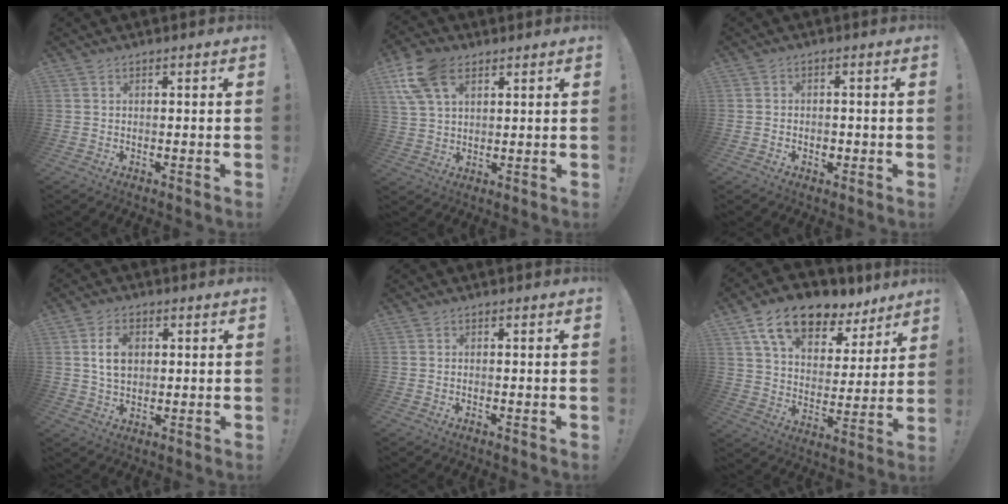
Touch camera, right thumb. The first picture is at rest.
{"total": 11.9, "force": [5.7, 7.2, 7.6], "torque": [-0.146, -0.011, 0.108]}
{"total": 2.5, "force": [-1.2, 1.9, 1.1], "torque": [-0.005, -0.005, -0.023]}
{"total": 7.8, "force": [1.4, 5.3, 5.6], "torque": [-0.101, 0.001, 0.021]}
{"total": 0.7, "force": [-0.6, -0.1, 0.4], "torque": [-0.015, 0.002, -0.009]}
{"total": 16.2, "force": [11.2, 8.2, 8.3], "torque": [-0.137, -0.069, 0.200]}